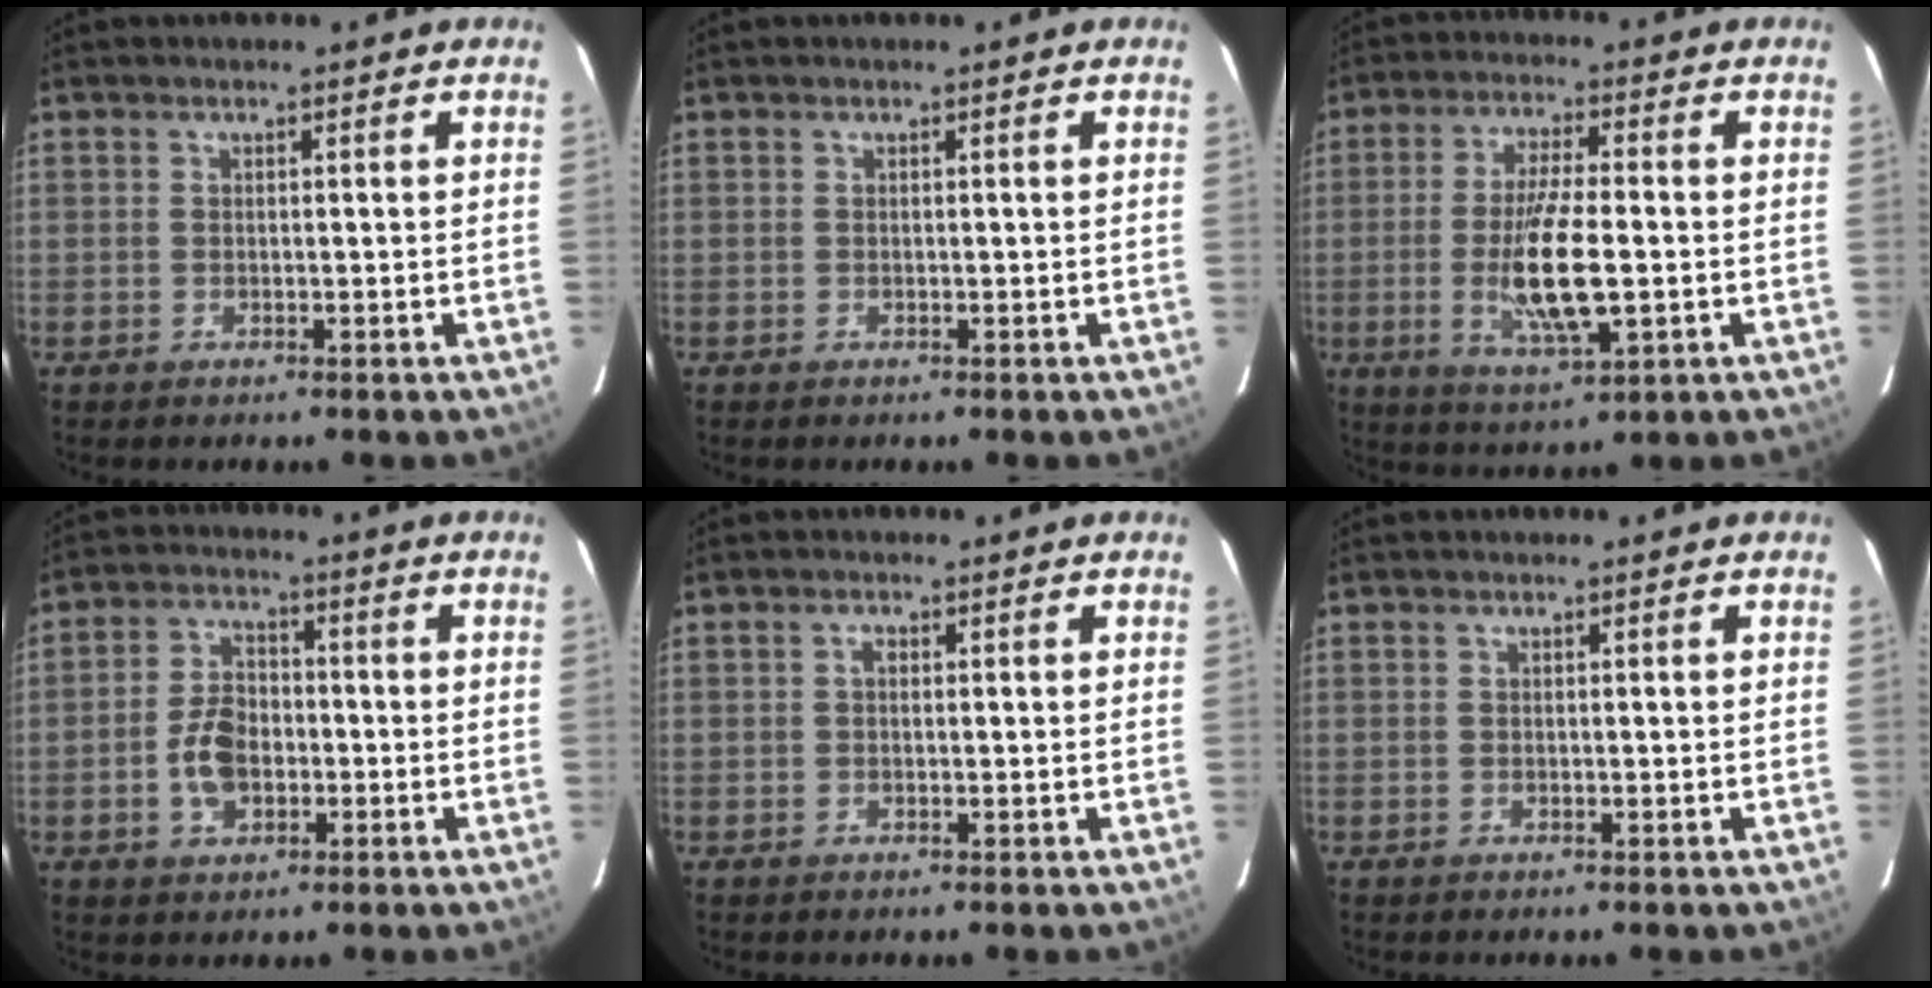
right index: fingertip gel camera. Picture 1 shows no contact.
{"total": 0.0}
{"total": 12.1, "force": [-2.0, 3.0, 11.5], "torque": [-0.224, -0.013, -0.035]}
{"total": 7.7, "force": [-2.0, 5.2, 5.3], "torque": [-0.104, 0.016, -0.028]}
{"total": 0.9, "force": [0.1, 0.7, 0.6], "torque": [-0.010, 0.006, -0.001]}
{"total": 0.0}